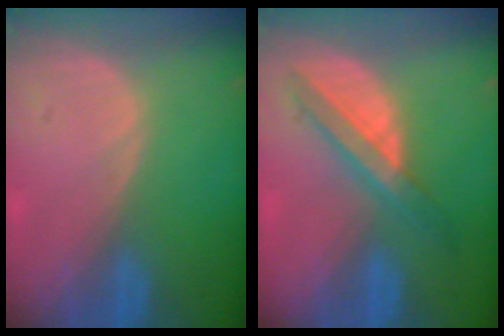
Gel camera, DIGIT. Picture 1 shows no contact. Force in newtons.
{"total": 5.7, "press": 5.6, "slide": 1.4}